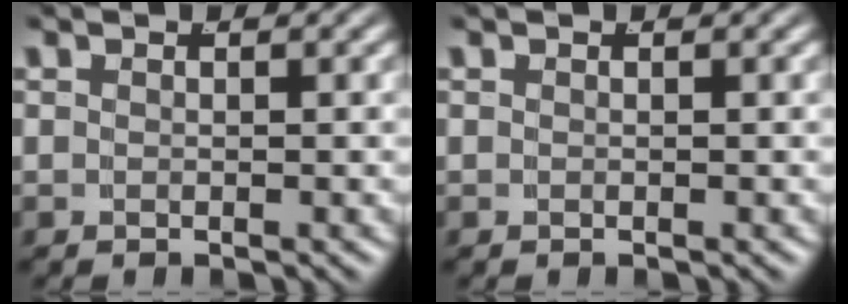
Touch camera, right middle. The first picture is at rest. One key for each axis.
{"total": 0.0}